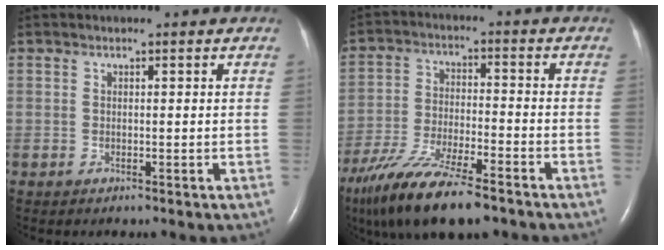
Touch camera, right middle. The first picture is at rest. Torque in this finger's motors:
{"motor_torque": [1.10, -1.04, 0.69, 0.20]}